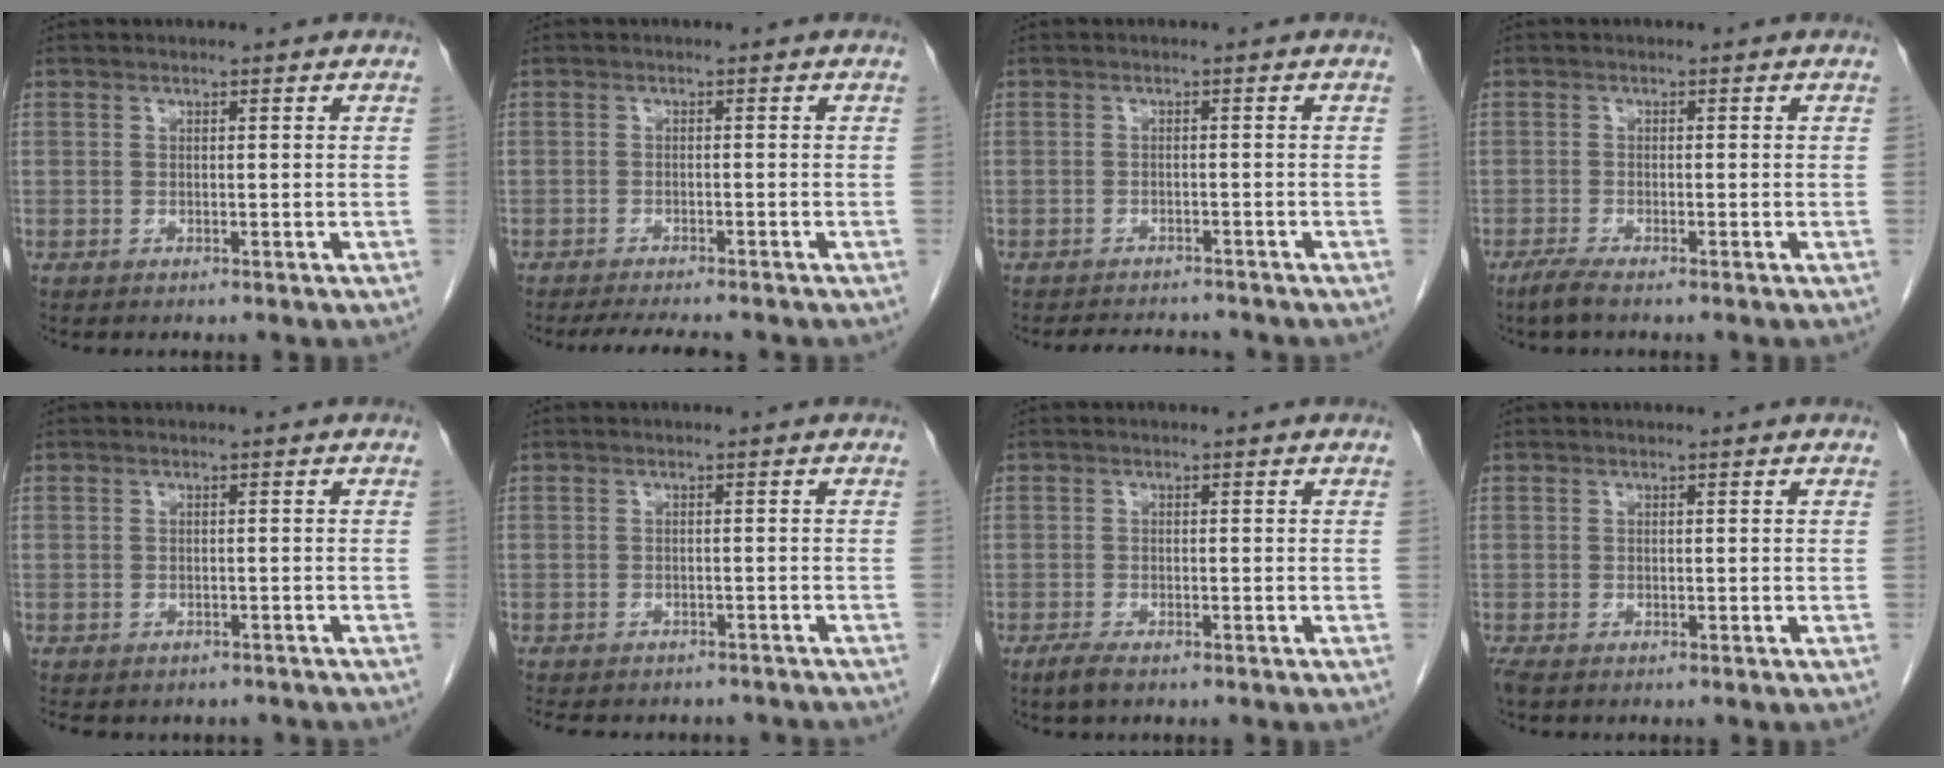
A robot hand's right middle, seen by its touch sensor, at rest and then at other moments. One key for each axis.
{"total": 6.4, "fx": -5.6, "fy": 0.9, "fz": 3.0, "tx": -0.043, "ty": -0.013, "tz": -0.083}
{"total": 5.1, "fx": -4.8, "fy": 1.1, "fz": 1.2, "tx": -0.017, "ty": -0.006, "tz": -0.067}
{"total": 2.2, "fx": -1.7, "fy": 0.1, "fz": 1.4, "tx": -0.039, "ty": -0.007, "tz": -0.036}
{"total": 7.2, "fx": -5.9, "fy": 3.5, "fz": 2.0, "tx": -0.035, "ty": 0.000, "tz": -0.070}
{"total": 11.9, "fx": -10.3, "fy": 4.4, "fz": 3.8, "tx": -0.077, "ty": 0.001, "tz": -0.117}
{"total": 2.3, "fx": -1.6, "fy": 0.6, "fz": 1.5, "tx": -0.038, "ty": -0.005, "tz": -0.028}
{"total": 1.5, "fx": -1.2, "fy": 0.6, "fz": 0.8, "tx": -0.019, "ty": -0.006, "tz": -0.019}